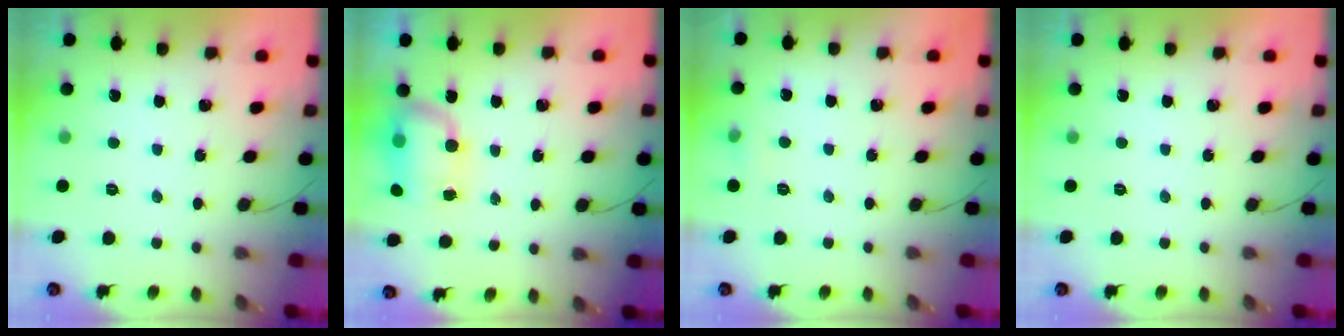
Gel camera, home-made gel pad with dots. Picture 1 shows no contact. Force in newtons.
{"total": 7.4, "press": 7.3, "slide": 1.1}
{"total": 4.0, "press": 3.7, "slide": 1.6}
{"total": 0.0}